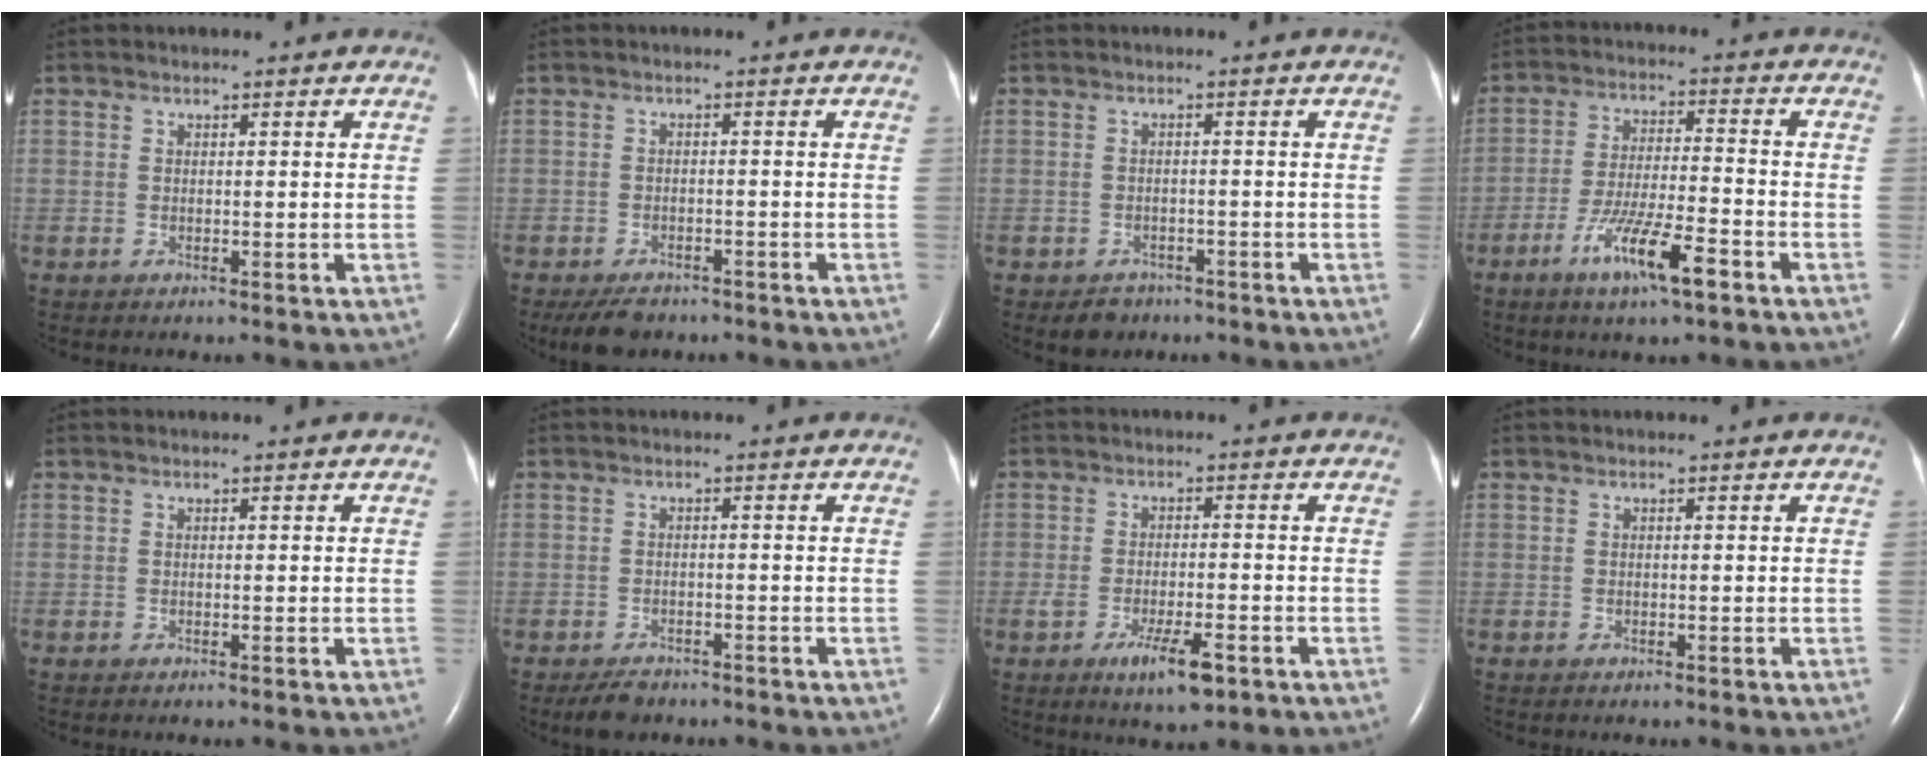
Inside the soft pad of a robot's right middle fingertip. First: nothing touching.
{"total": 4.9, "force": [-3.9, 2.2, 1.9], "torque": [-0.037, -0.006, -0.061]}
{"total": 2.8, "force": [-1.9, 1.9, 0.7], "torque": [-0.015, 0.003, -0.022]}
{"total": 9.8, "force": [-5.4, 0.9, 8.0], "torque": [-0.153, -0.014, -0.096]}
{"total": 0.0}
{"total": 3.3, "force": [-2.7, 1.5, 1.3], "torque": [-0.030, -0.003, -0.040]}
{"total": 6.1, "force": [-3.2, 1.4, 5.0], "torque": [-0.089, -0.009, -0.047]}
{"total": 0.0}